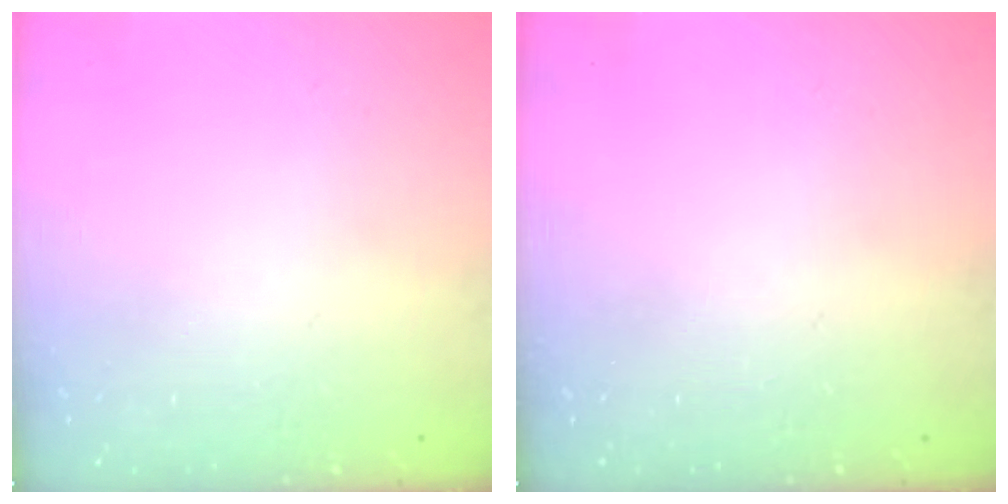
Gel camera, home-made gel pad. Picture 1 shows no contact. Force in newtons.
{"total": 0.0}